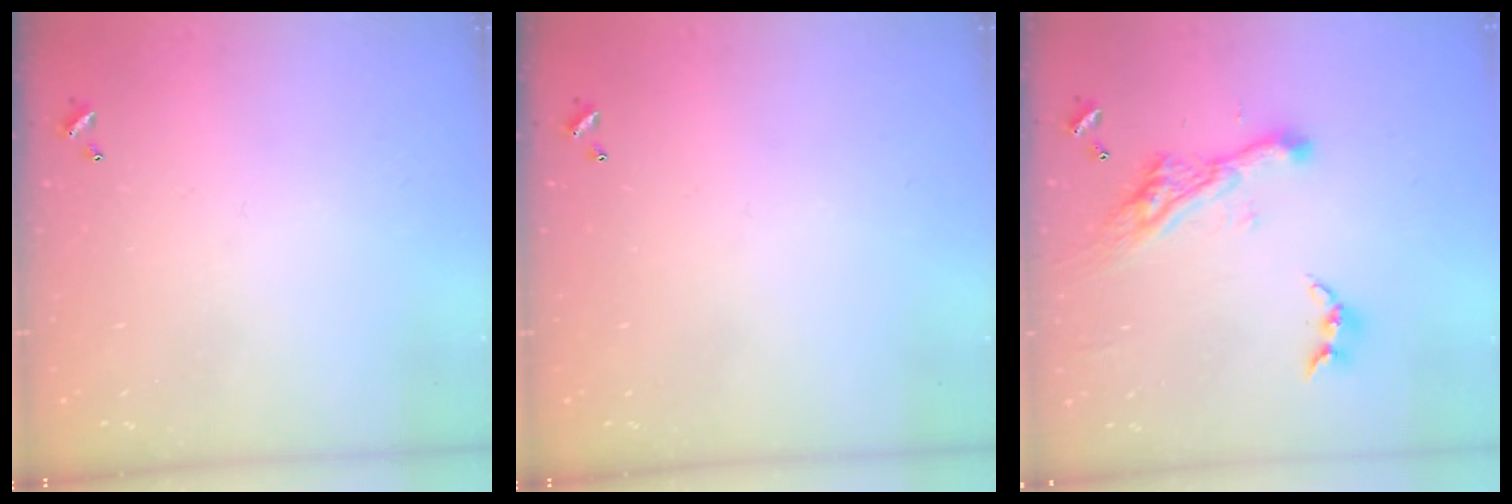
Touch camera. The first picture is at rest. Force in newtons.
{"total": 0.0}
{"total": 11.0, "press": 10.9, "slide": 1.2}